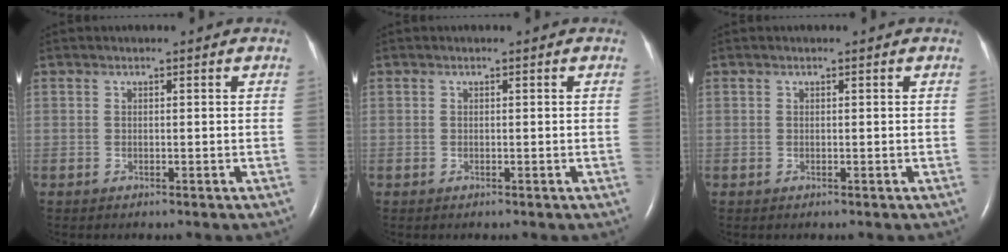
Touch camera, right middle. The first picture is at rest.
{"total": 0.0}
{"total": 0.0}